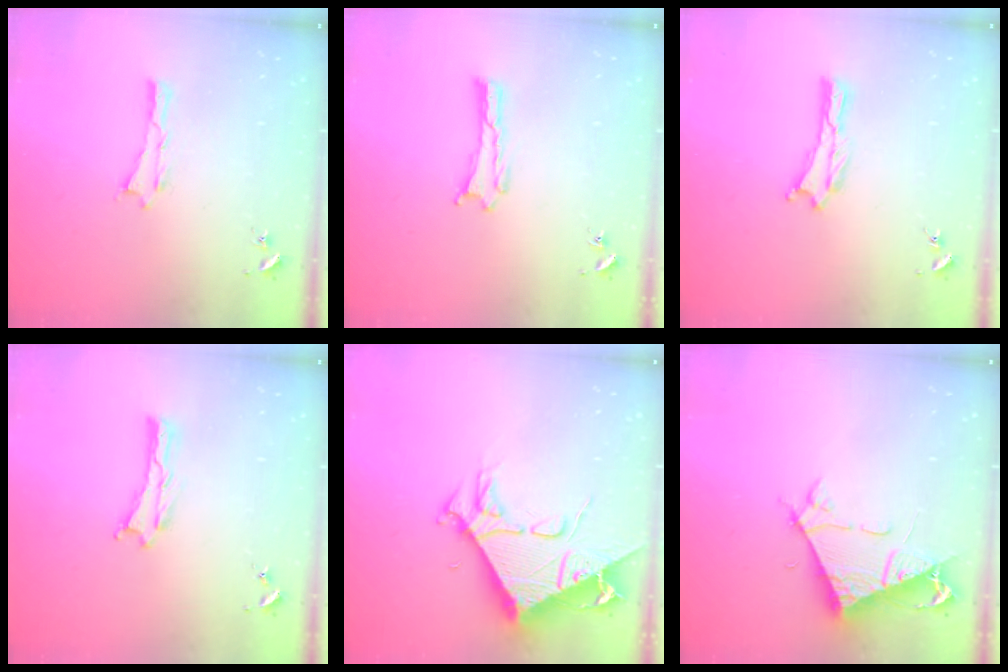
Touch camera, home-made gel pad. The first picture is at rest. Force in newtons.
{"total": 0.0}
{"total": 0.0}
{"total": 0.0}
{"total": 9.6, "press": 9.6, "slide": 1.1}
{"total": 7.0, "press": 7.0, "slide": 0.8}